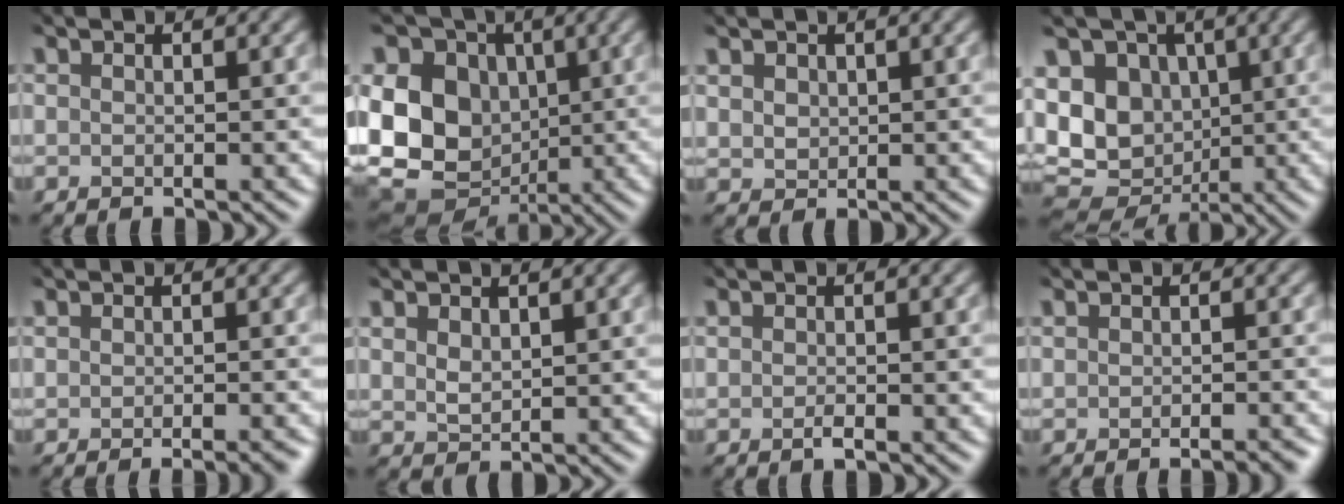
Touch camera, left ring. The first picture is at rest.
{"total": 12.7, "force": [-0.7, 10.0, 7.9], "torque": [-0.136, -0.003, -0.019]}
{"total": 1.8, "force": [0.6, 1.3, 1.0], "torque": [-0.031, -0.001, 0.020]}
{"total": 11.2, "force": [-0.5, 8.6, 7.1], "torque": [-0.115, -0.003, -0.006]}
{"total": 2.1, "force": [-0.5, 0.9, 1.8], "torque": [-0.010, 0.000, -0.003]}
{"total": 1.9, "force": [0.8, 1.1, 1.4], "torque": [-0.035, -0.003, 0.022]}
{"total": 0.9, "force": [-0.2, 0.3, 0.8], "torque": [-0.018, -0.006, -0.002]}
{"total": 1.8, "force": [-0.5, 0.8, 1.5], "torque": [-0.011, 0.002, -0.003]}